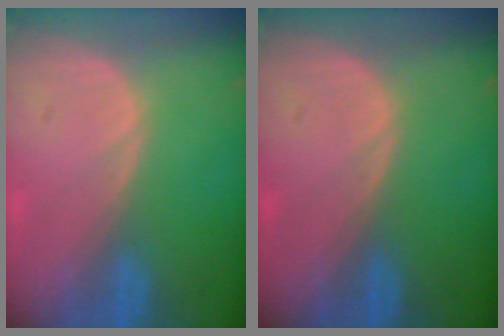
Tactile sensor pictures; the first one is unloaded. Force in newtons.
{"total": 0.0}